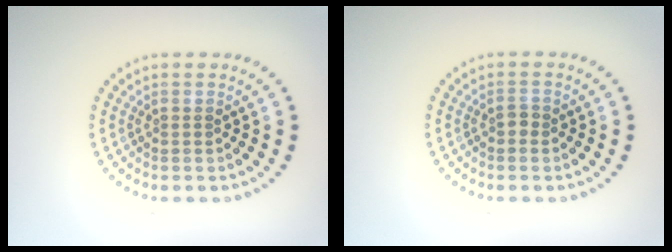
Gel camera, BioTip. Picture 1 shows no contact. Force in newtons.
{"total": 0.8, "press": 0.8, "slide": 0.3}